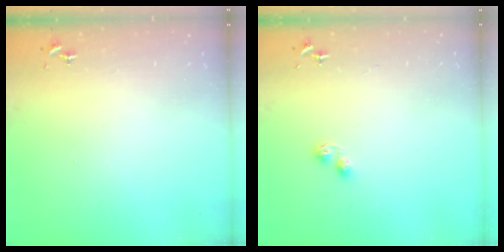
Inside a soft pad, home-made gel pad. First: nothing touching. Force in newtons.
{"total": 3.9, "press": 3.8, "slide": 0.6}